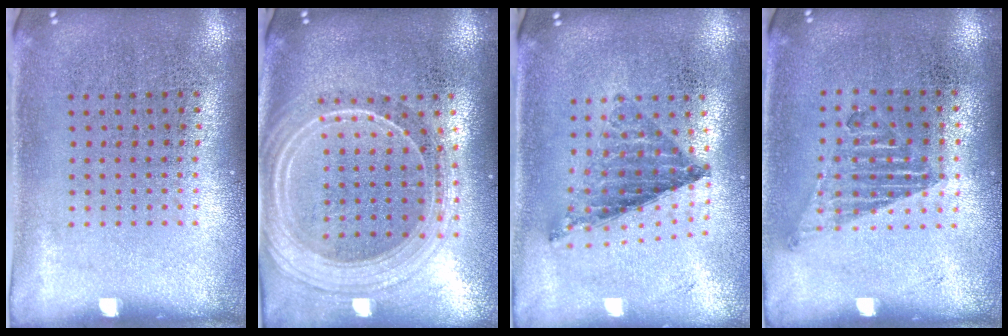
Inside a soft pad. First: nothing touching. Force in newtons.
{"total": 2.2, "press": 2.0, "slide": 1.1}
{"total": 0.7, "press": 0.7, "slide": 0.0}
{"total": 1.0, "press": 0.9, "slide": 0.4}